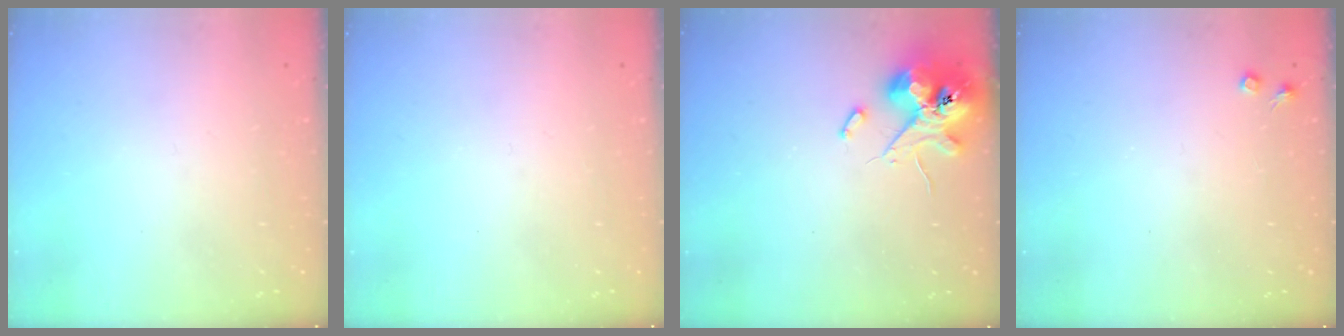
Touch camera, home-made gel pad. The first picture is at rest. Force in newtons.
{"total": 0.0}
{"total": 12.6, "press": 12.5, "slide": 1.9}
{"total": 2.7, "press": 2.7, "slide": 0.4}